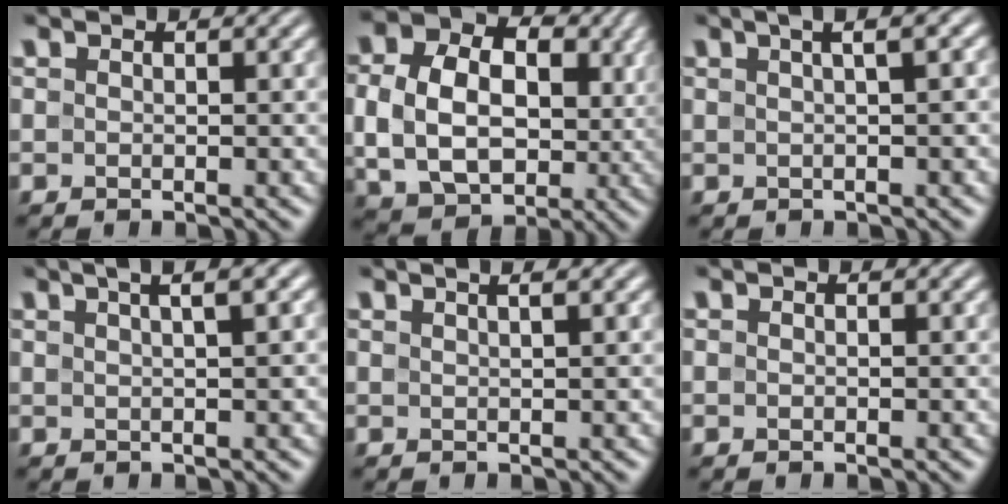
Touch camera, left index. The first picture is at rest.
{"total": 12.4, "force": [1.5, 9.8, 7.5], "torque": [-0.156, 0.017, 0.035]}
{"total": 4.9, "force": [2.0, 2.1, 4.0], "torque": [-0.029, 0.030, 0.006]}
{"total": 5.6, "force": [3.0, 2.3, 4.2], "torque": [-0.025, 0.038, 0.013]}
{"total": 3.2, "force": [1.9, 1.3, 2.3], "torque": [-0.004, 0.013, -0.004]}
{"total": 0.0}